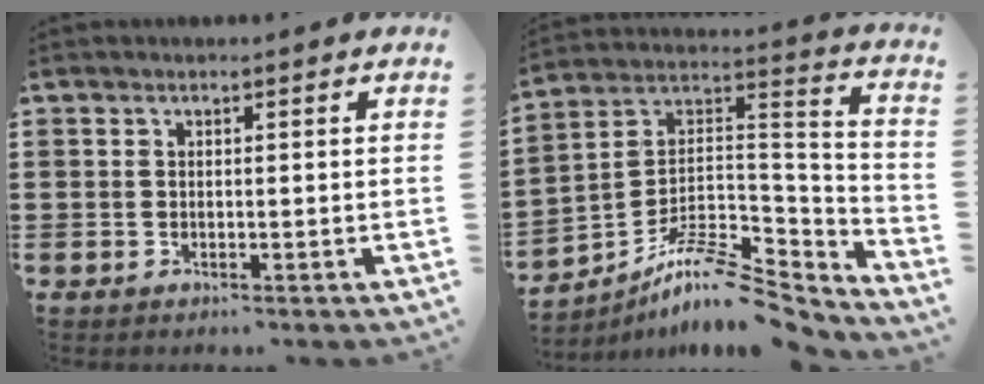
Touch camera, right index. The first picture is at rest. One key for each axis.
{"total": 10.3, "fx": -8.3, "fy": 2.9, "fz": 5.3, "tx": -0.102, "ty": 0.010, "tz": -0.165}